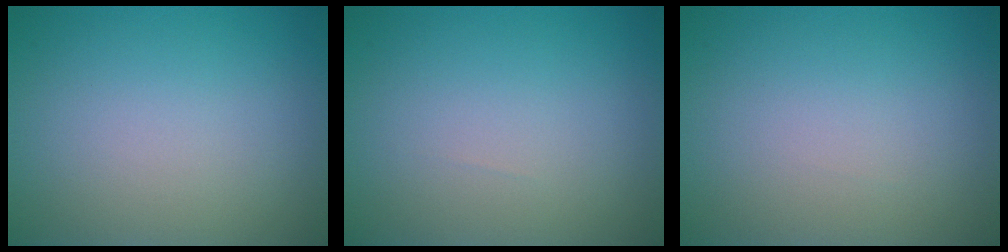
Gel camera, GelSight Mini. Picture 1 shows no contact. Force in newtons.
{"total": 0.0}
{"total": 0.0}